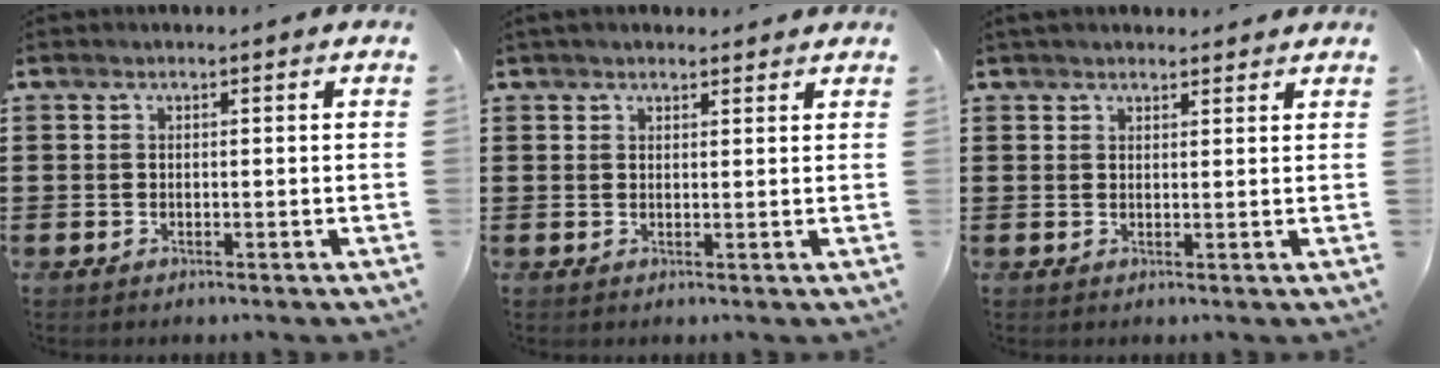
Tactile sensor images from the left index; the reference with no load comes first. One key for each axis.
{"total": 1.8, "fx": 1.7, "fy": 0.4, "fz": 0.5, "tx": -0.012, "ty": 0.002, "tz": 0.033}
{"total": 1.9, "fx": 1.8, "fy": 0.4, "fz": 0.4, "tx": -0.011, "ty": 0.003, "tz": 0.036}